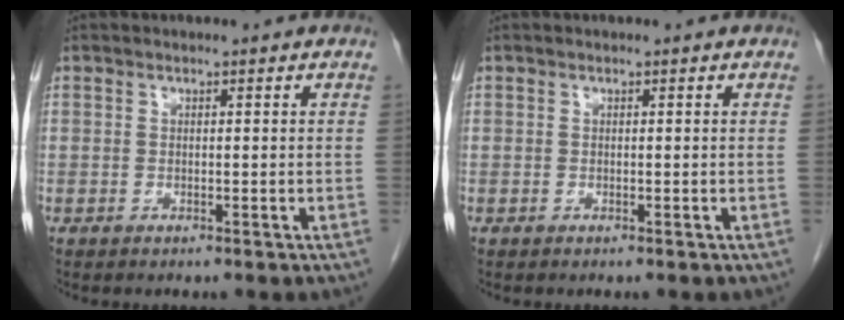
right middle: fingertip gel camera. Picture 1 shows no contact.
{"total": 0.0}